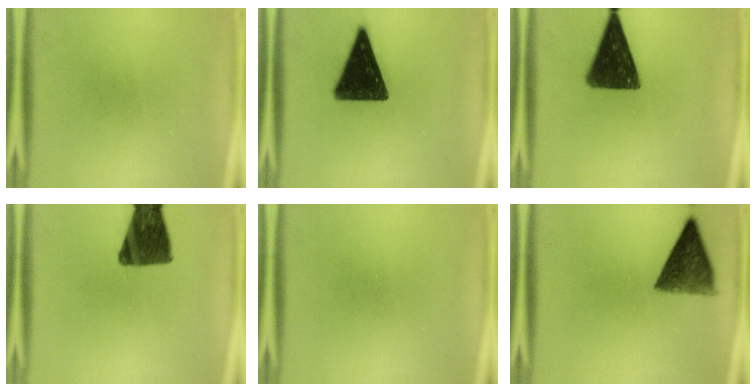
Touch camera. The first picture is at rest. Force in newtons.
{"total": 15.2}
{"total": 13.7}
{"total": 12.7}
{"total": 0.0}
{"total": 9.2}